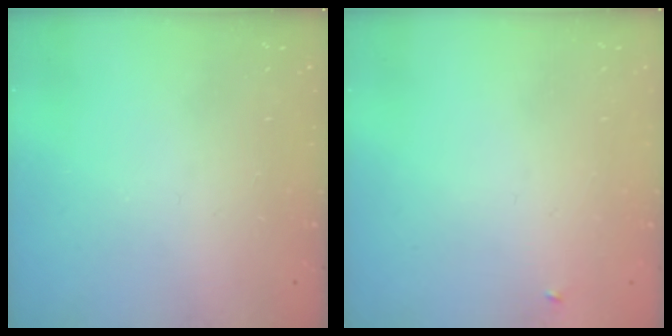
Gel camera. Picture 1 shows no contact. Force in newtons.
{"total": 2.3, "press": 2.3, "slide": 0.2}